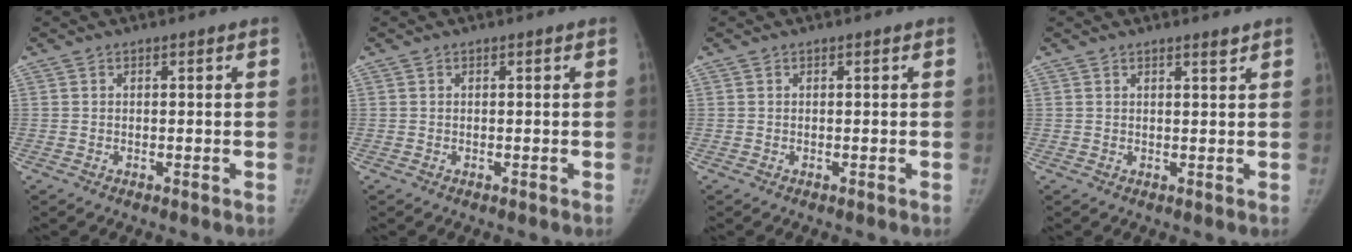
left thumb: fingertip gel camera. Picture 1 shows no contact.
{"total": 0.0}
{"total": 0.0}
{"total": 1.4, "force": [1.2, -0.1, 0.8], "torque": [-0.009, -0.011, 0.019]}